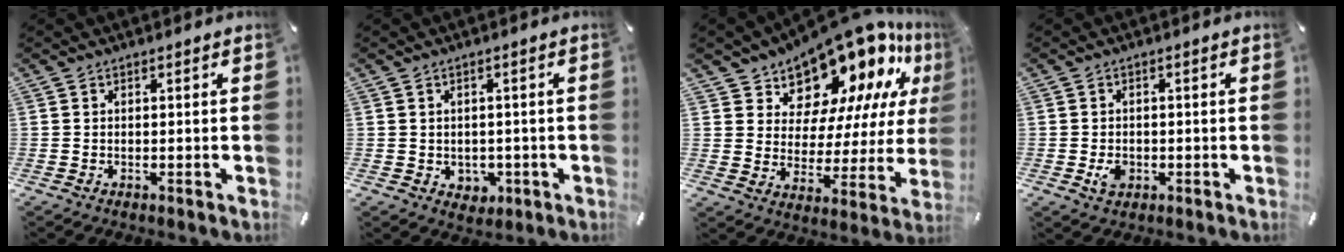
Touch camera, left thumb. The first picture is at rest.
{"total": 3.2, "force": [-0.2, 3.0, 0.8], "torque": [-0.002, -0.001, -0.006]}
{"total": 15.4, "force": [13.2, 6.9, 3.9], "torque": [-0.078, -0.125, 0.226]}
{"total": 3.3, "force": [-0.8, 2.6, 1.9], "torque": [-0.031, -0.001, -0.017]}